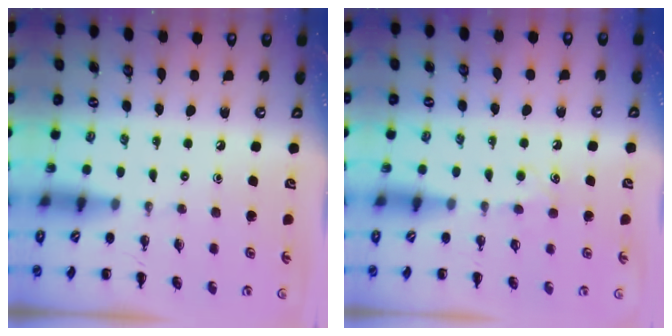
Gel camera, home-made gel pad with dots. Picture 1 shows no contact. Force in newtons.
{"total": 4.4, "press": 4.2, "slide": 1.2}